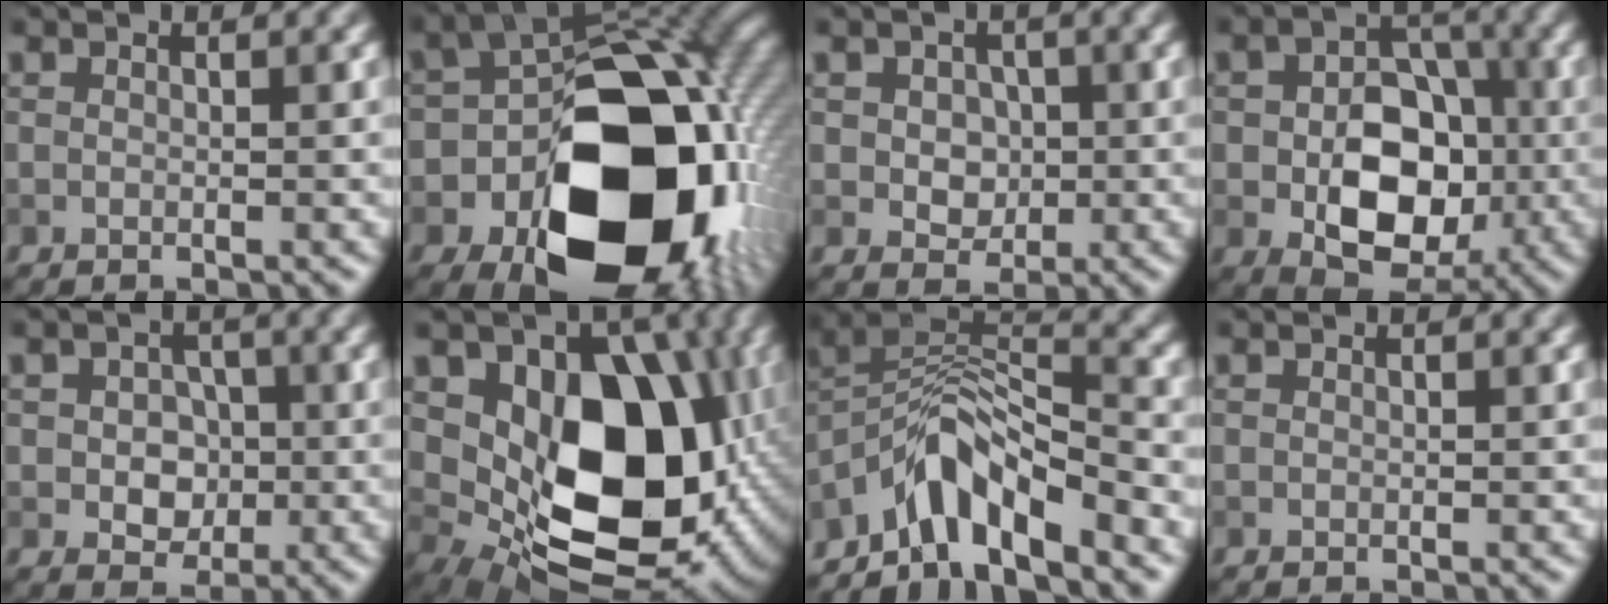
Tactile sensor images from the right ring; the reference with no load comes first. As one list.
[{"total": 18.6, "force": [-5.4, 12.9, 12.3], "torque": [-0.158, -0.044, -0.076]}, {"total": 2.5, "force": [-0.1, 2.1, 1.4], "torque": [-0.027, -0.002, -0.008]}, {"total": 8.7, "force": [-1.8, 6.1, 6.0], "torque": [-0.095, -0.005, -0.027]}, {"total": 3.4, "force": [-0.5, 2.7, 2.0], "torque": [-0.029, -0.004, -0.018]}, {"total": 14.3, "force": [1.2, 9.9, 10.3], "torque": [-0.136, -0.034, 0.027]}, {"total": 6.4, "force": [-5.1, 1.5, 3.5], "torque": [-0.055, 0.008, -0.104]}, {"total": 0.0}]